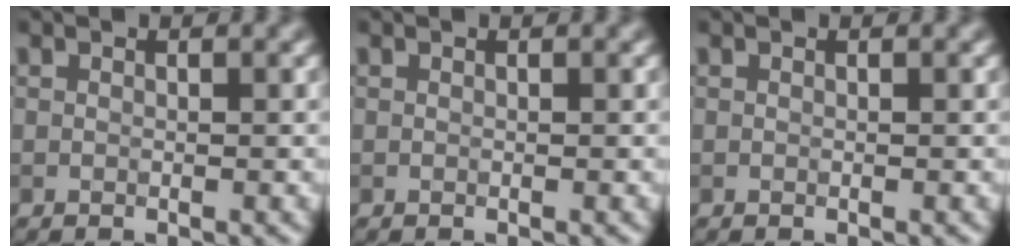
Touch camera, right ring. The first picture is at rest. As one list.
[{"total": 0.0}, {"total": 0.0}]